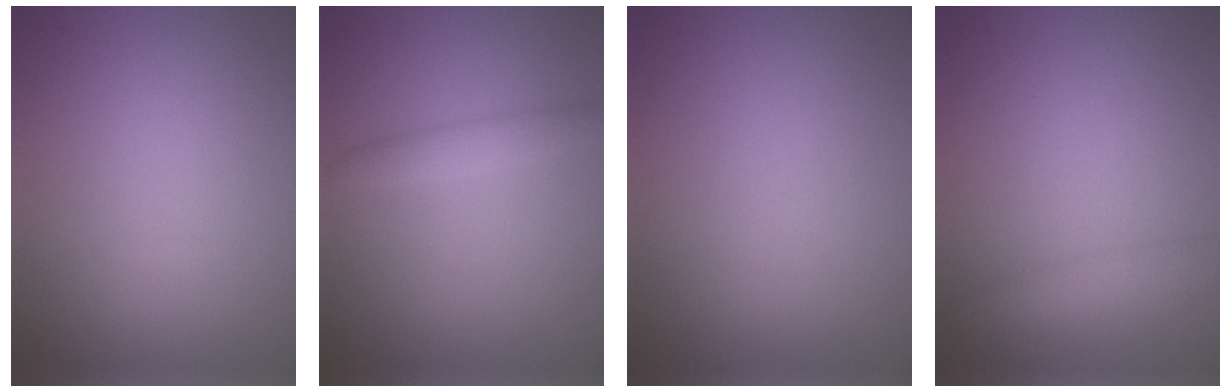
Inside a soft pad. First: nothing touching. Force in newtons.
{"total": 1.9, "press": 1.9, "slide": 0.1}
{"total": 0.0}
{"total": 1.9, "press": 1.9, "slide": 0.1}